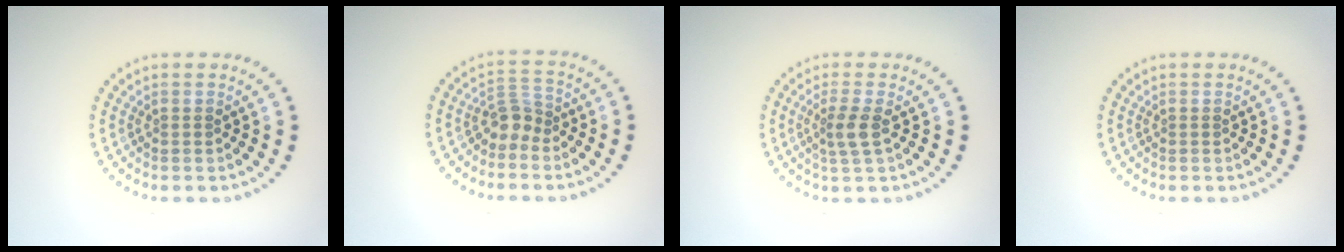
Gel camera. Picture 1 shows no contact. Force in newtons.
{"total": 2.2, "press": 1.6, "slide": 1.5}
{"total": 2.0, "press": 1.7, "slide": 1.2}
{"total": 0.0}